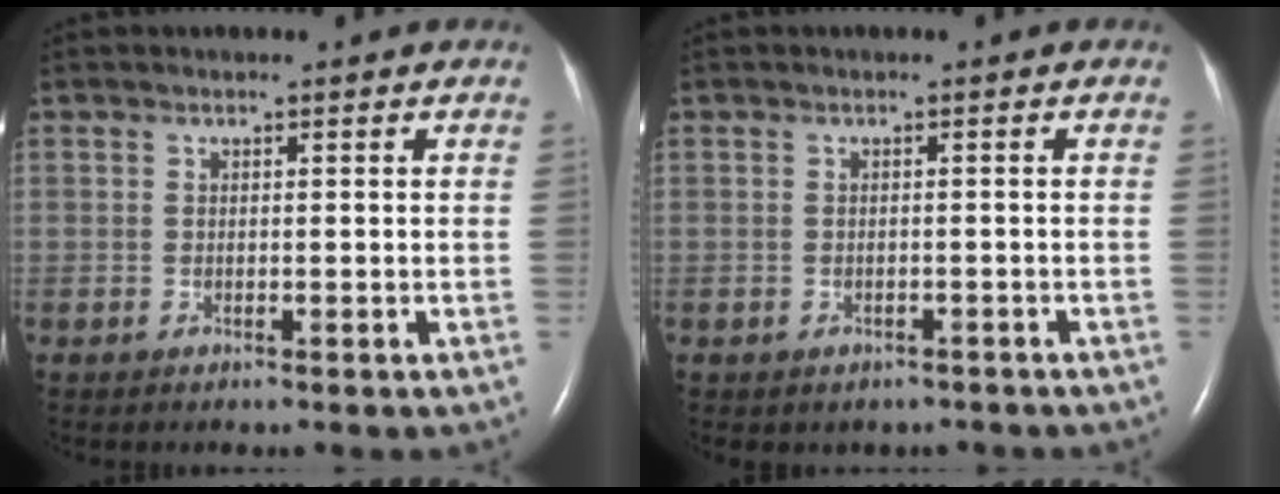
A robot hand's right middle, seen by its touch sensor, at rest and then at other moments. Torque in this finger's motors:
{"motor_torque": [-0.12, 0.05, 0.02, 0.00]}